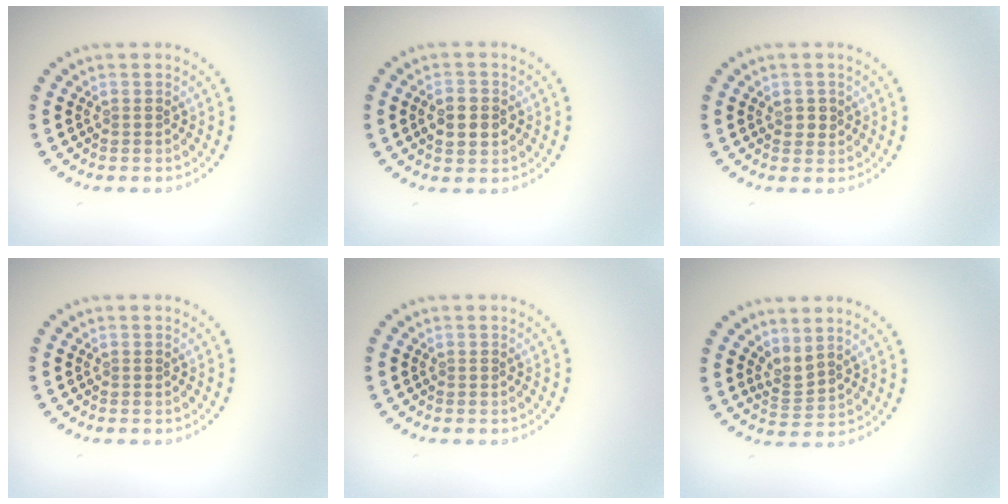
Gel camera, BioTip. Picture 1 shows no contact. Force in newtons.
{"total": 2.9, "press": 2.9, "slide": 0.1}
{"total": 1.4, "press": 1.2, "slide": 0.6}
{"total": 0.0}
{"total": 0.0}
{"total": 2.0, "press": 1.3, "slide": 1.5}